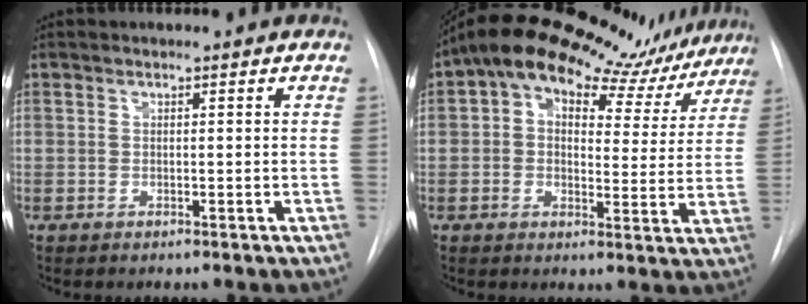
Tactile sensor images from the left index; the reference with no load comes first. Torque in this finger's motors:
{"motor_torque": [1.65, -0.48, 0.18, -0.01]}